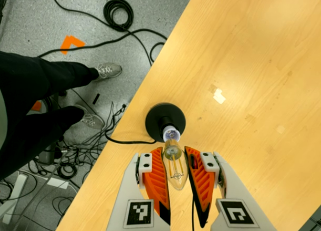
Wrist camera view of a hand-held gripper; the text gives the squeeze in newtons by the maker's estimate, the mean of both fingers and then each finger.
{"total": 20.5, "left": 22.7, "right": 18.3}